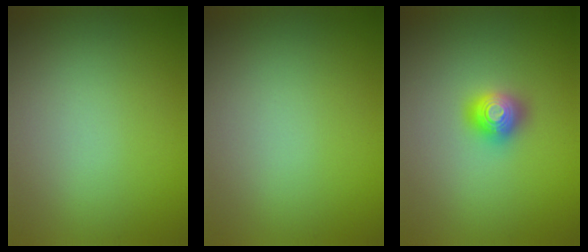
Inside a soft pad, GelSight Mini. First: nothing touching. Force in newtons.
{"total": 0.0}
{"total": 2.0, "press": 2.0, "slide": 0.2}